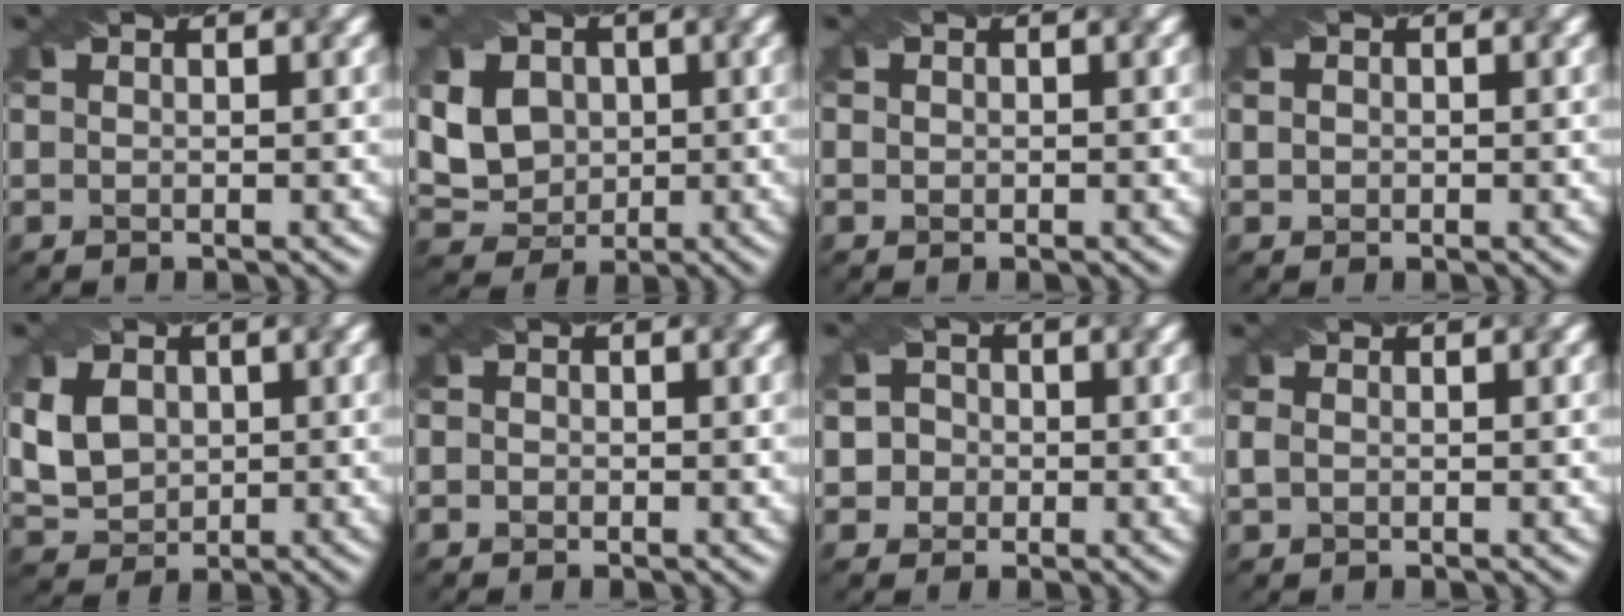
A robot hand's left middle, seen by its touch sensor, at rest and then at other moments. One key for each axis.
{"total": 7.7, "fx": 1.8, "fy": 6.3, "fz": 4.1, "tx": -0.080, "ty": 0.020, "tz": 0.025}
{"total": 1.6, "fx": 0.6, "fy": 1.3, "fz": 0.8, "tx": -0.017, "ty": 0.012, "tz": 0.000}
{"total": 1.8, "fx": 0.7, "fy": 1.4, "fz": 0.9, "tx": -0.021, "ty": 0.011, "tz": 0.007}
{"total": 5.3, "fx": 0.7, "fy": 4.2, "fz": 3.1, "tx": -0.089, "ty": 0.012, "tz": 0.016}
{"total": 1.5, "fx": 0.0, "fy": 1.3, "fz": 0.7, "tx": -0.001, "ty": 0.014, "tz": -0.018}
{"total": 3.2, "fx": 0.2, "fy": 3.0, "fz": 0.9, "tx": 0.006, "ty": 0.023, "tz": -0.010}
{"total": 1.1, "fx": -0.1, "fy": 0.9, "fz": 0.8, "tx": -0.021, "ty": 0.004, "tz": -0.001}